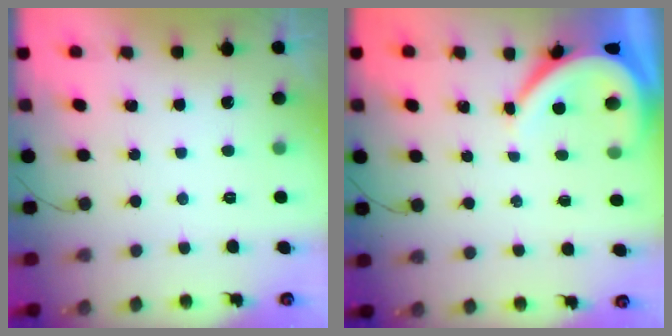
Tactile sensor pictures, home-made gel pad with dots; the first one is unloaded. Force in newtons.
{"total": 6.3, "press": 6.3, "slide": 0.7}